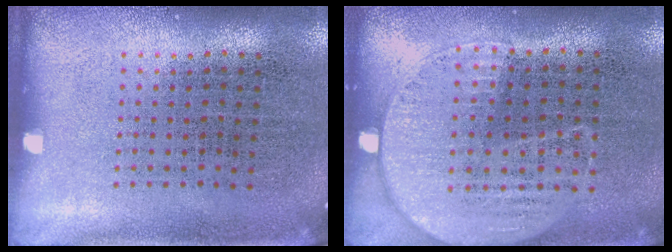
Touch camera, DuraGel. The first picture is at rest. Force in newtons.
{"total": 1.1, "press": 1.0, "slide": 0.5}